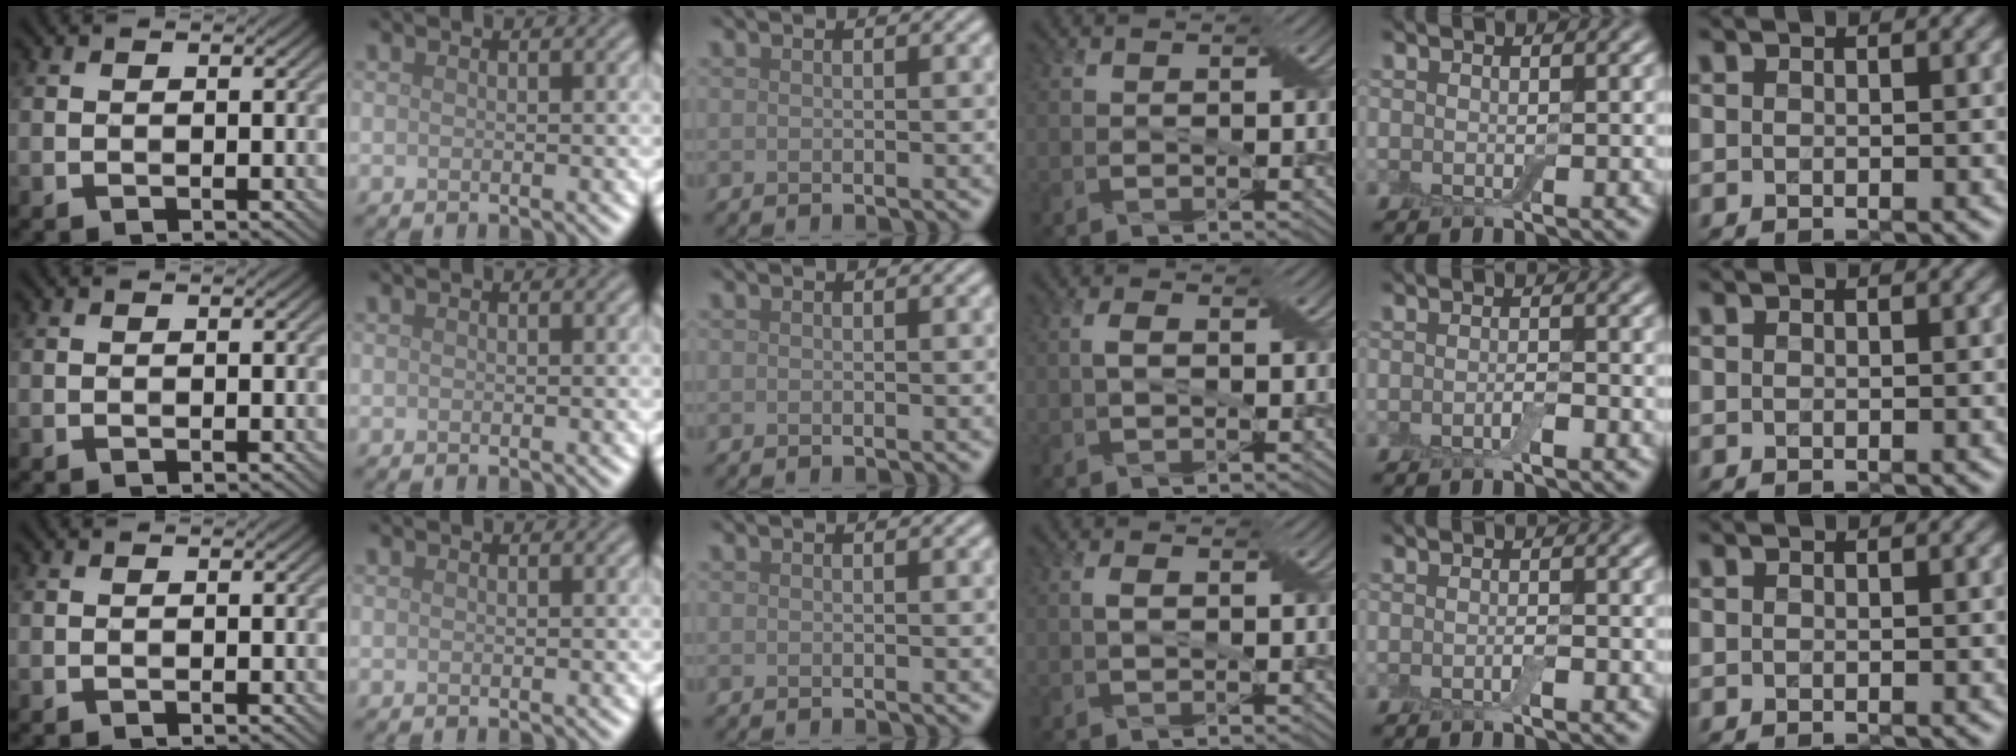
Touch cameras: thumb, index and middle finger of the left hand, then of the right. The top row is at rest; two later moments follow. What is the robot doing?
{"motion": "fold", "object": "bandage"}